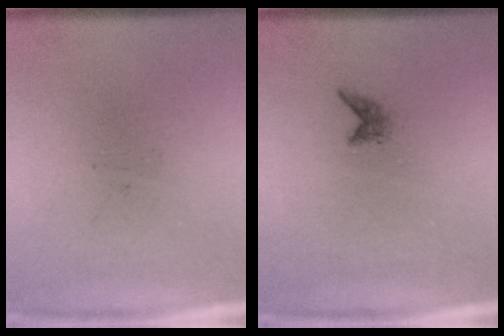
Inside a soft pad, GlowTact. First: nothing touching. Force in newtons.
{"total": 0.8}